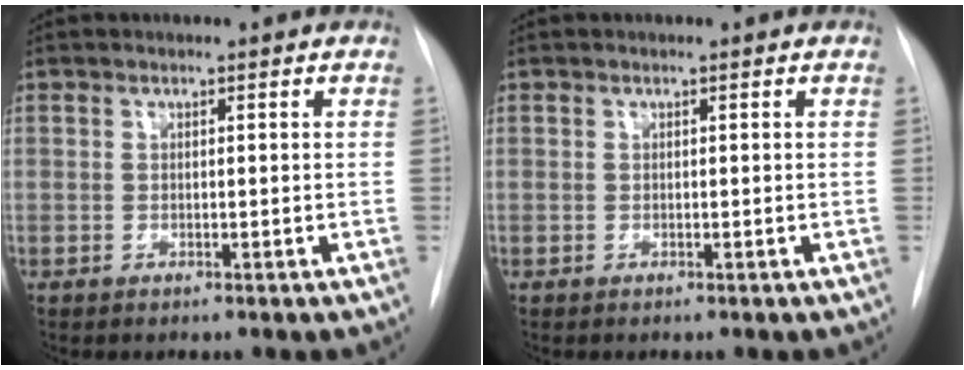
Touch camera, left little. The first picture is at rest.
{"total": 0.0}